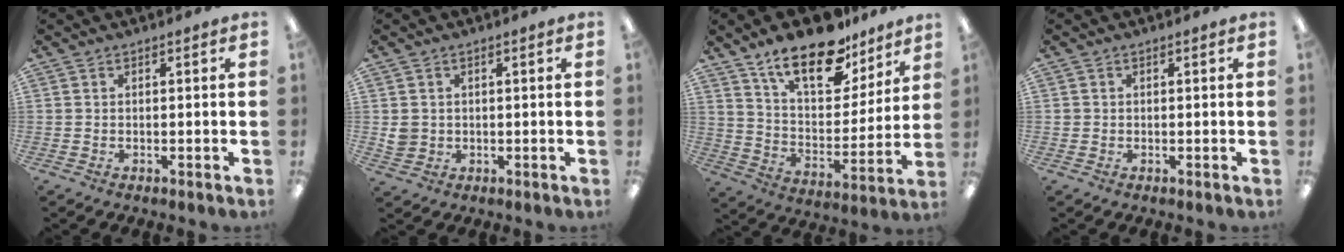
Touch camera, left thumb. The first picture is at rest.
{"total": 2.9, "force": [0.6, 2.7, 0.6], "torque": [-0.006, 0.001, 0.011]}
{"total": 20.2, "force": [14.5, 8.6, 11.1], "torque": [-0.181, -0.086, 0.251]}
{"total": 0.6, "force": [0.1, 0.6, 0.0], "torque": [0.000, 0.004, 0.001]}